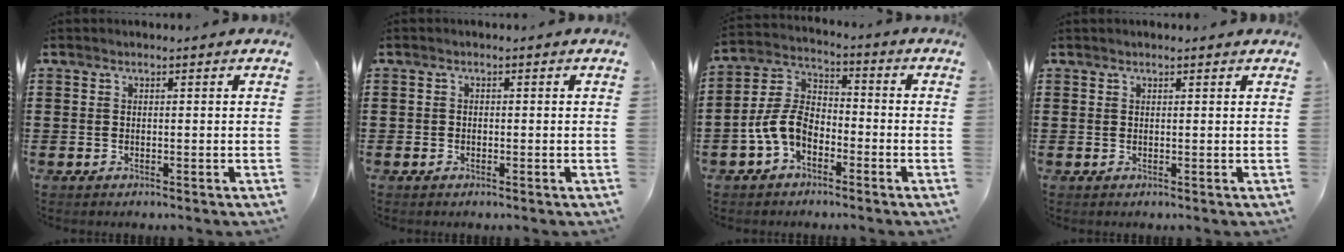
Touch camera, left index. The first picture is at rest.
{"total": 0.6, "force": [-0.4, 0.5, 0.2], "torque": [-0.005, 0.000, -0.008]}
{"total": 7.3, "force": [-3.6, 4.5, 4.4], "torque": [-0.123, 0.000, -0.080]}
{"total": 0.5, "force": [0.4, 0.1, 0.3], "torque": [-0.006, 0.000, 0.009]}